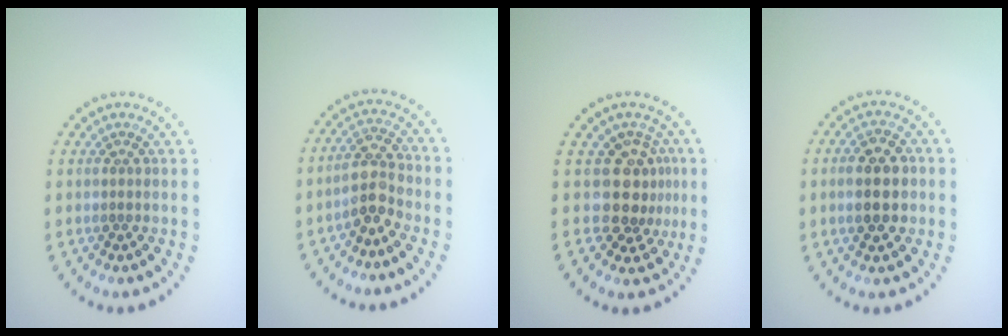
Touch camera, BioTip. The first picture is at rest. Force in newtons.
{"total": 3.1, "press": 2.8, "slide": 1.3}
{"total": 3.6, "press": 2.7, "slide": 2.4}
{"total": 4.3, "press": 4.3, "slide": 0.3}